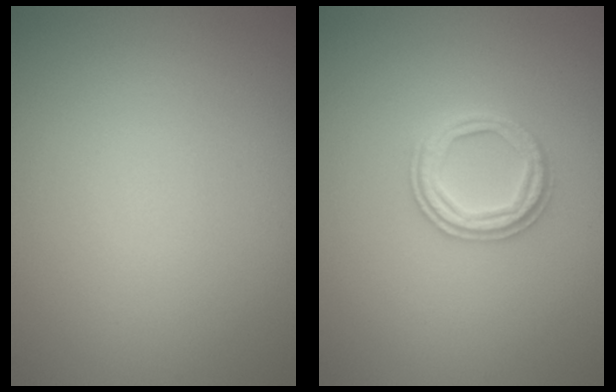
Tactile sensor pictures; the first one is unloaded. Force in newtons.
{"total": 2.6, "press": 2.6, "slide": 0.5}